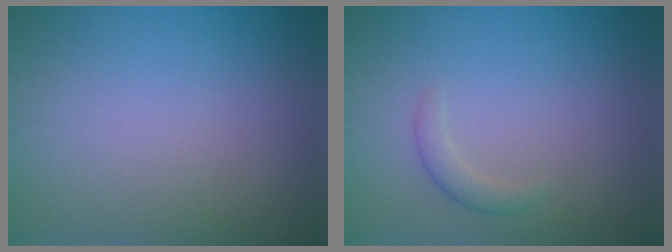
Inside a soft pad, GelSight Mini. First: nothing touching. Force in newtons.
{"total": 1.4, "press": 1.4, "slide": 0.1}